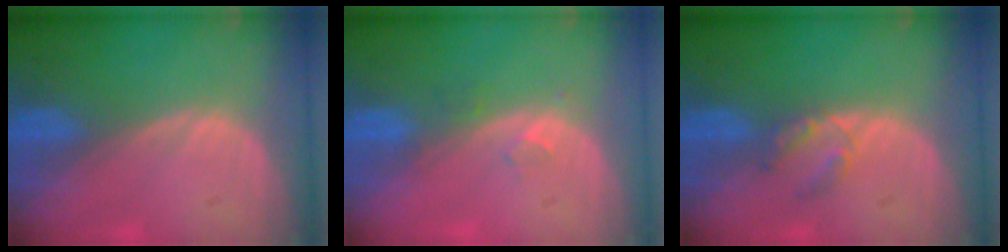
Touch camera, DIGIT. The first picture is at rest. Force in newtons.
{"total": 1.9, "press": 1.6, "slide": 1.0}
{"total": 2.8, "press": 2.8, "slide": 0.3}